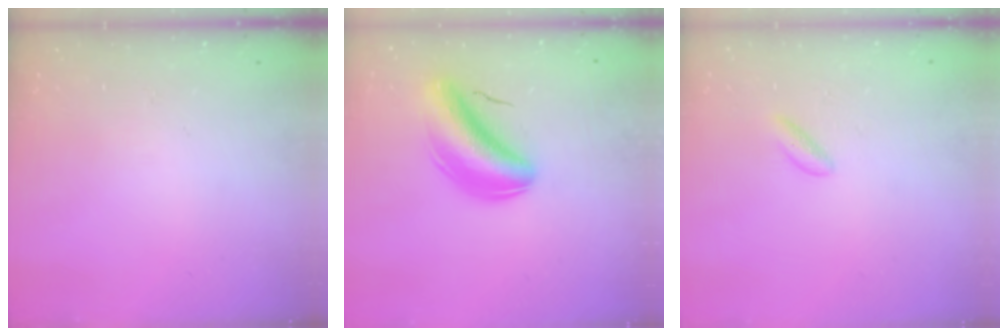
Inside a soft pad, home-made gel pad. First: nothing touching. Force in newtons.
{"total": 5.9, "press": 5.5, "slide": 2.2}
{"total": 2.4, "press": 2.3, "slide": 0.7}